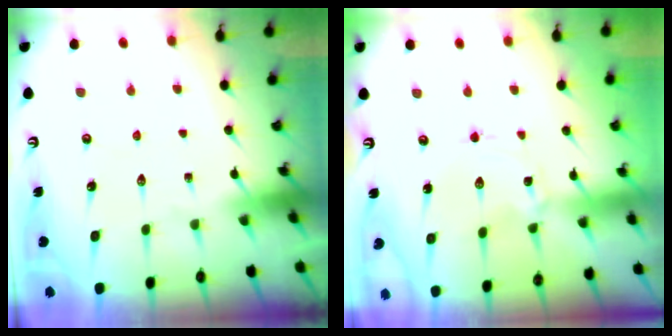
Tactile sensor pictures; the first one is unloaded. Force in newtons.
{"total": 0.9, "press": 0.9, "slide": 0.1}